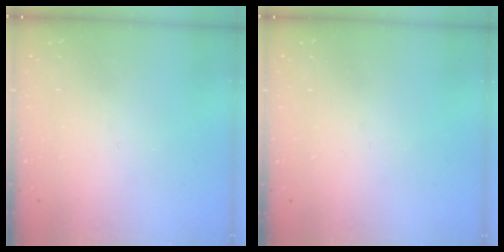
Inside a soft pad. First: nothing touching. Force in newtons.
{"total": 0.0}